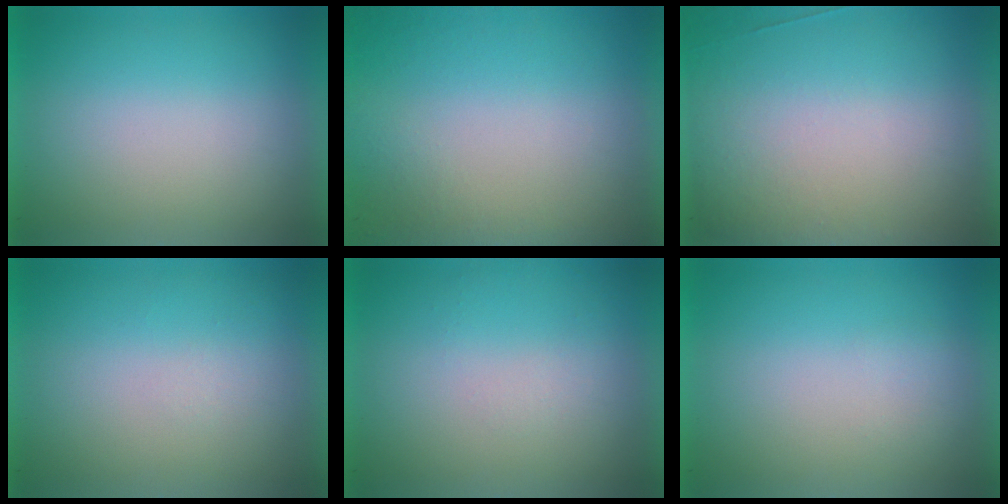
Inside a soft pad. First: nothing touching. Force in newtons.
{"total": 8.0}
{"total": 1.7}
{"total": 1.0}
{"total": 1.1}
{"total": 1.1}